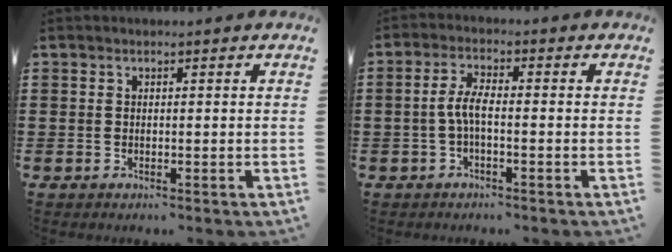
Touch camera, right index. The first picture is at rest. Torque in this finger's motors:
{"motor_torque": [0.75, -0.30, 0.49, 0.14]}